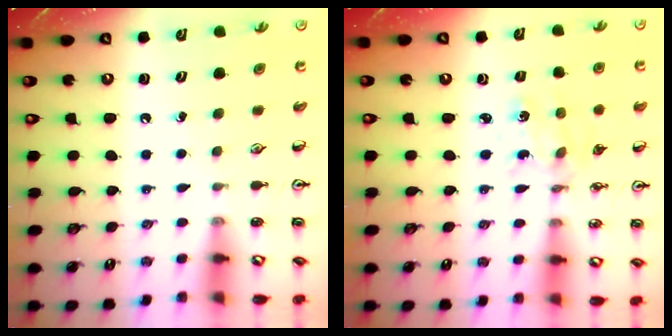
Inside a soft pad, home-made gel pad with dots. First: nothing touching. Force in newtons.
{"total": 1.4, "press": 1.4, "slide": 0.2}